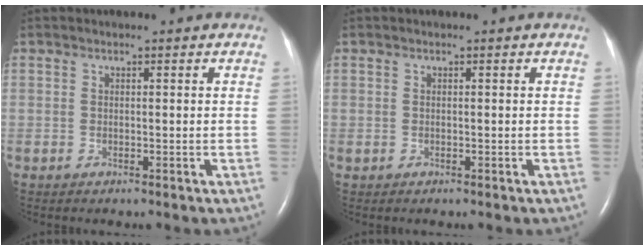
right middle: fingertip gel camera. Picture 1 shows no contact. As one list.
[{"total": 0.0}]